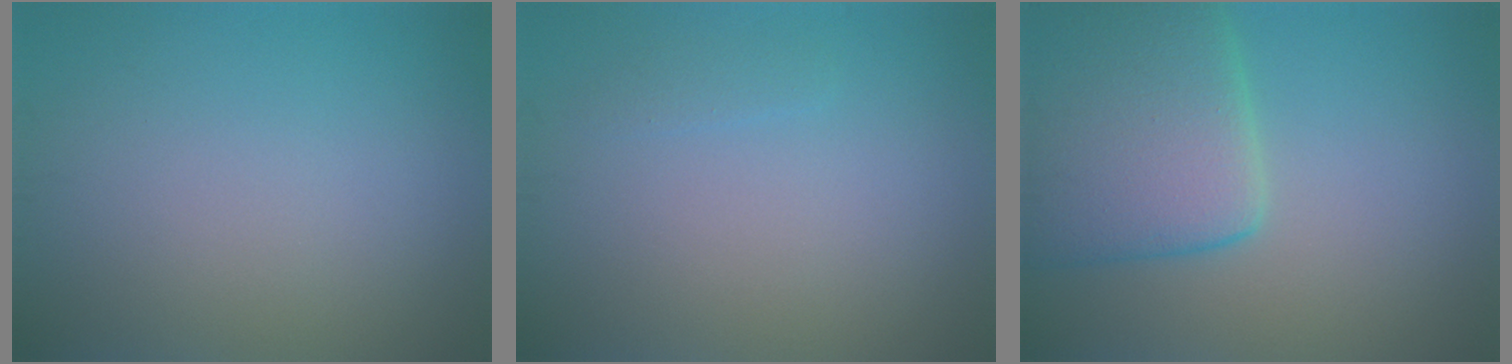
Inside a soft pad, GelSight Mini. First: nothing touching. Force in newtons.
{"total": 0.7, "press": 0.7, "slide": 0.0}
{"total": 8.7, "press": 8.6, "slide": 0.8}